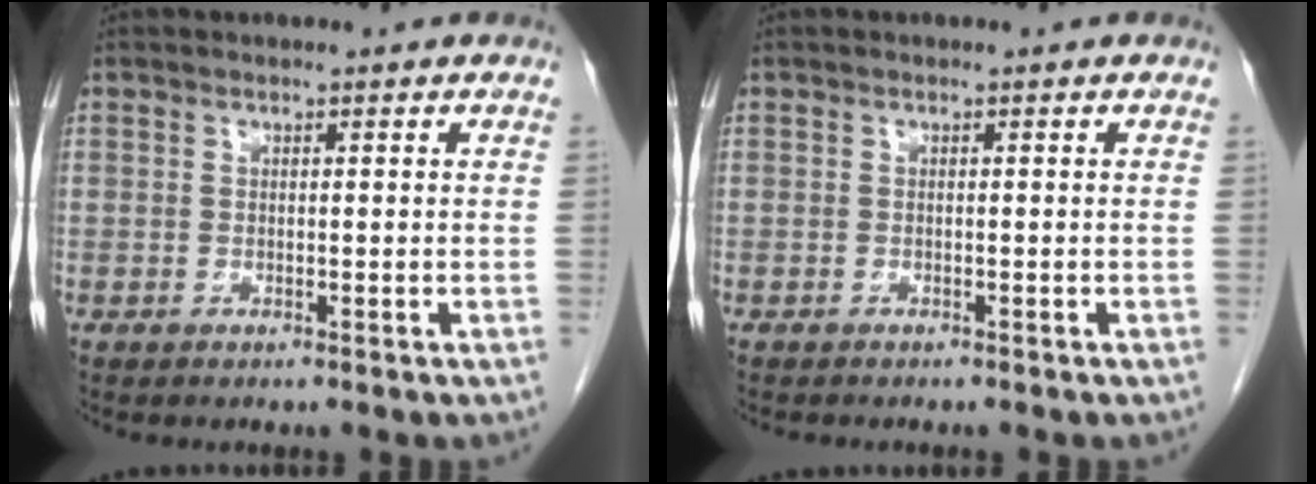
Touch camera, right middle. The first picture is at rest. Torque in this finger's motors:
{"motor_torque": [0.21, -0.14, -0.01, 0.00]}